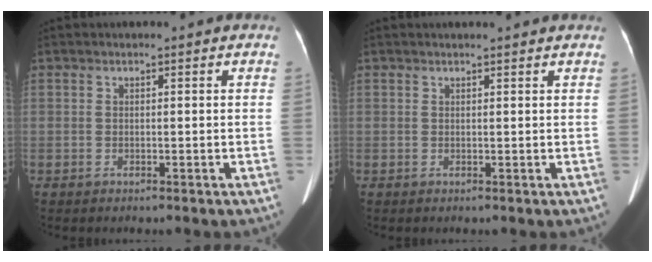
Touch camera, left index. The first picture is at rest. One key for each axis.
{"total": 3.4, "fx": 3.2, "fy": 0.2, "fz": 1.2, "tx": -0.016, "ty": 0.014, "tz": 0.035}